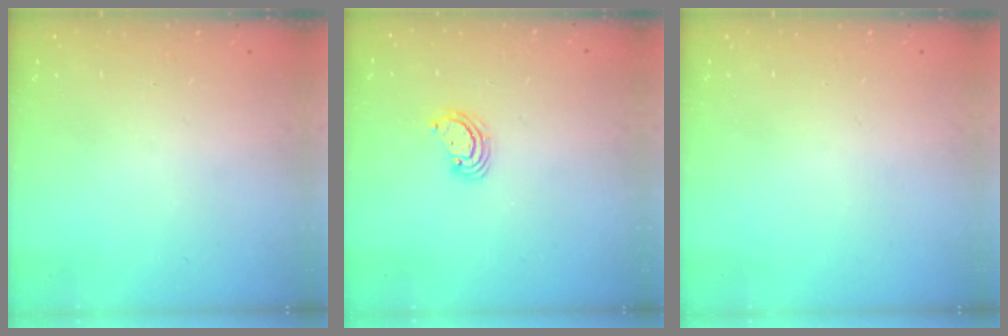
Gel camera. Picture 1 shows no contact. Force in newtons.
{"total": 2.8, "press": 2.8, "slide": 0.3}
{"total": 0.0}